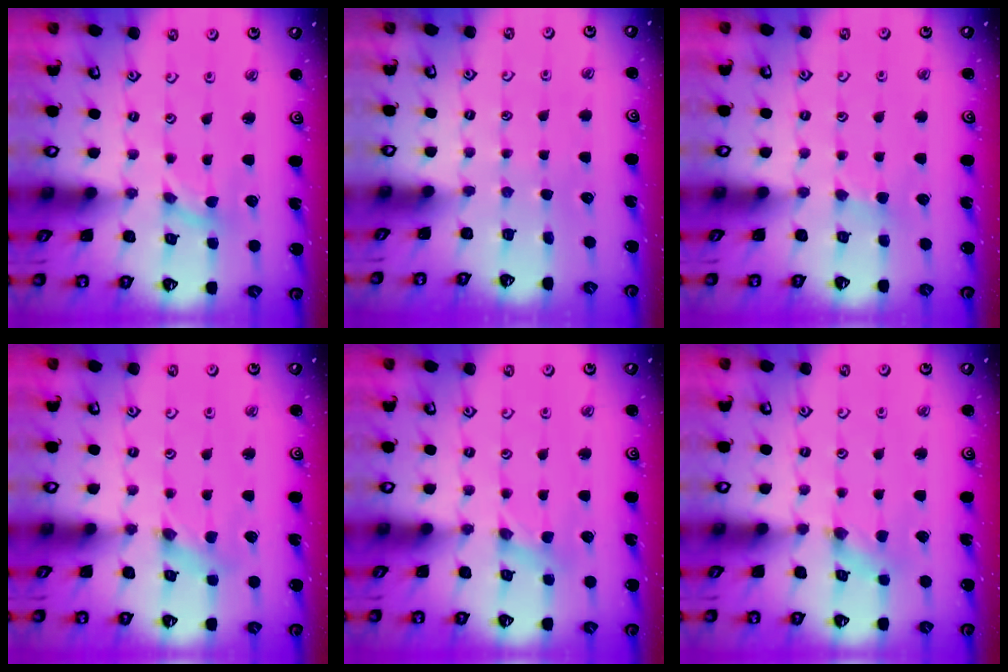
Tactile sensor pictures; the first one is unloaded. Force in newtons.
{"total": 0.0}
{"total": 2.2, "press": 2.2, "slide": 0.4}
{"total": 0.8, "press": 0.8, "slide": 0.0}
{"total": 0.0}
{"total": 0.7, "press": 0.7, "slide": 0.2}